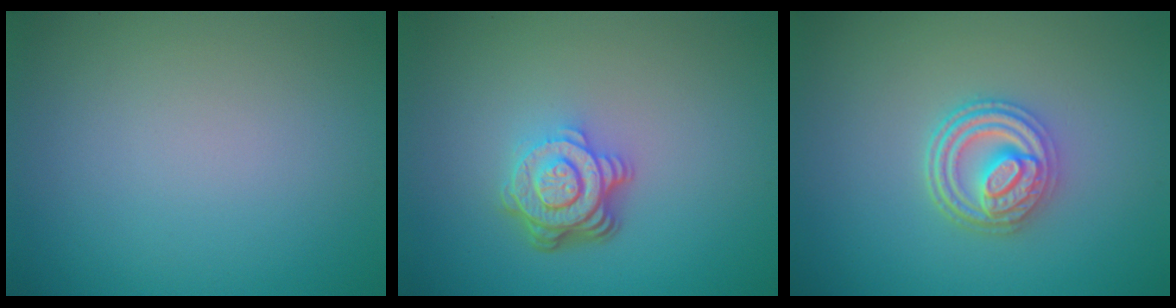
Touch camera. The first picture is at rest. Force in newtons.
{"total": 4.9, "press": 3.4, "slide": 3.5}
{"total": 4.5, "press": 3.7, "slide": 2.6}